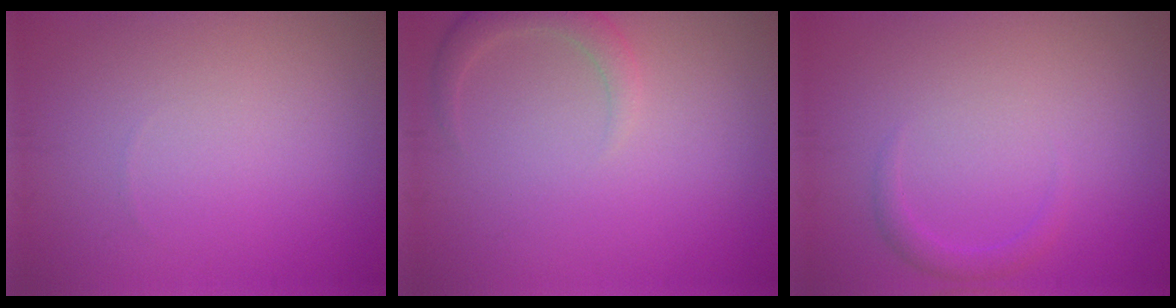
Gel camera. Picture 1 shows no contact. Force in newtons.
{"total": 2.2, "press": 2.2, "slide": 0.3}
{"total": 1.3, "press": 1.3, "slide": 0.1}